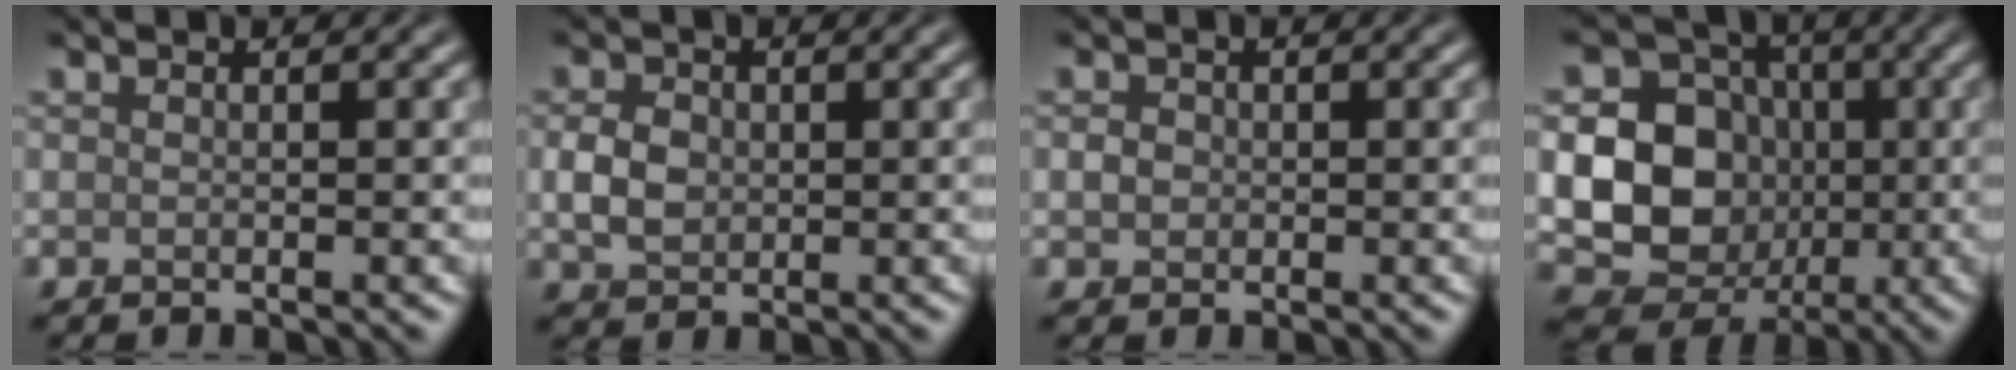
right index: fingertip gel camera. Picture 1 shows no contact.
{"total": 2.9, "force": [0.1, 2.3, 1.8], "torque": [-0.041, 0.001, -0.003]}
{"total": 1.2, "force": [-0.1, 1.1, 0.5], "torque": [-0.007, 0.001, -0.006]}
{"total": 9.2, "force": [-1.0, 7.9, 4.7], "torque": [-0.072, -0.007, -0.035]}